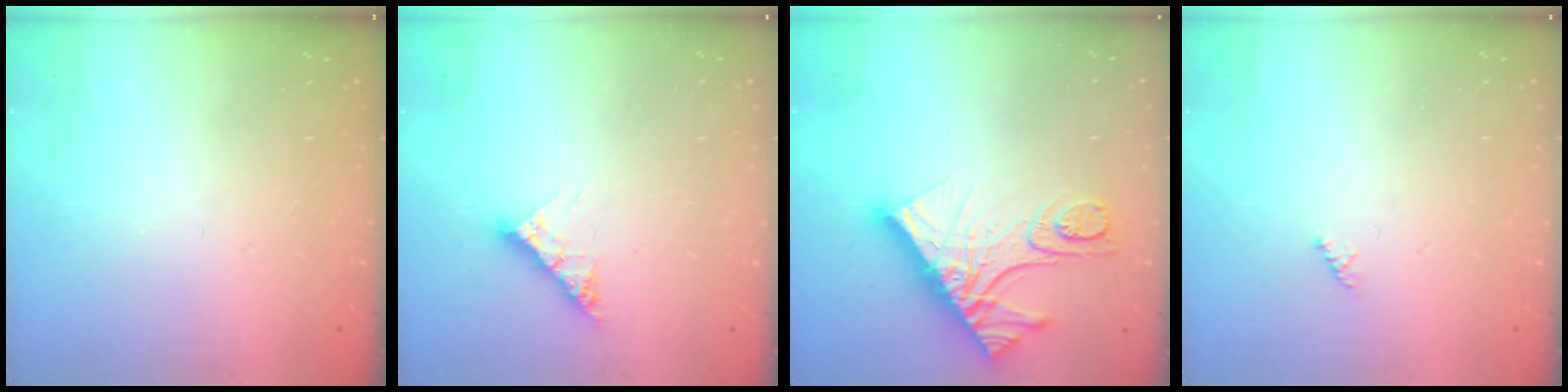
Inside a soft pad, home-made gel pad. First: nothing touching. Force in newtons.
{"total": 7.6, "press": 7.6, "slide": 0.7}
{"total": 15.7, "press": 15.6, "slide": 1.6}
{"total": 1.5, "press": 1.4, "slide": 0.4}